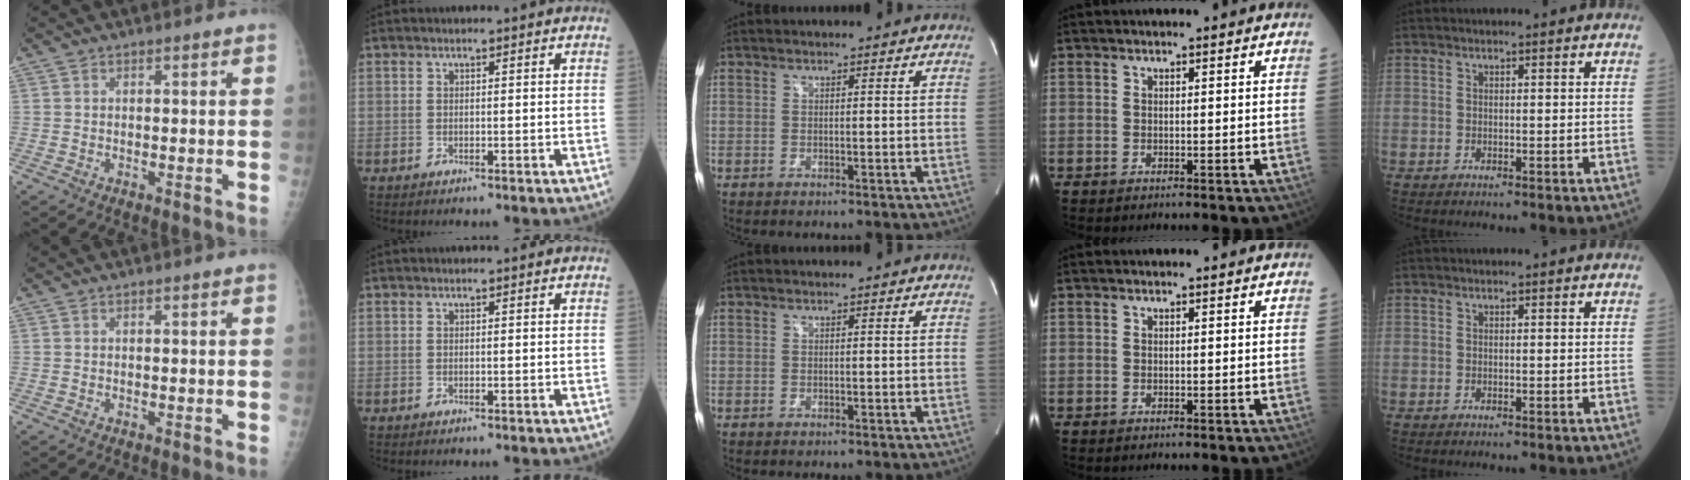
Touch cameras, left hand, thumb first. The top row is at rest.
{}